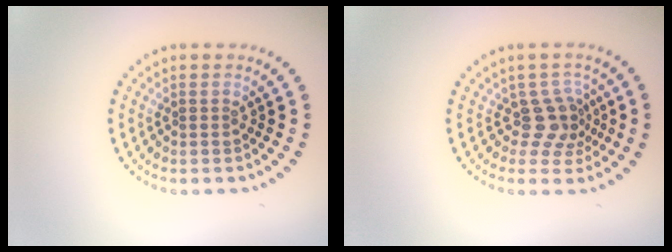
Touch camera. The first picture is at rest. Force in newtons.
{"total": 2.9, "press": 2.1, "slide": 1.9}